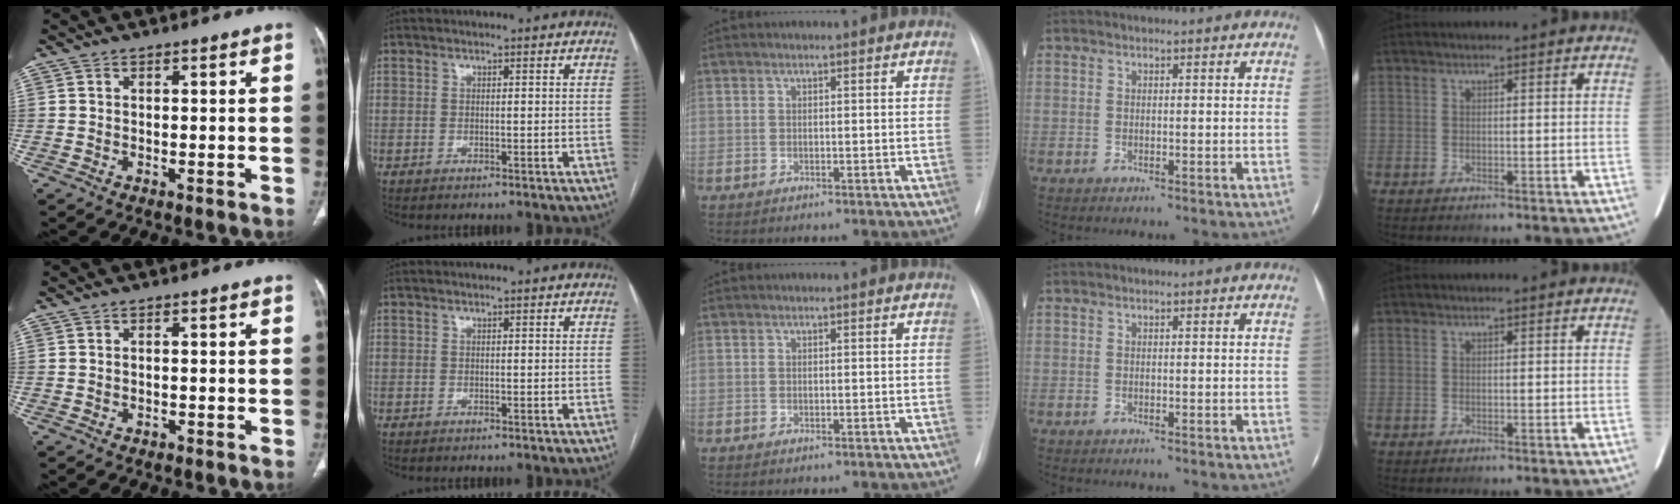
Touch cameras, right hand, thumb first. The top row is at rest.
{"thumb": {"total": 0.6, "force": [-0.4, 0.4, 0.1], "torque": [-0.003, 0.003, -0.006]}}